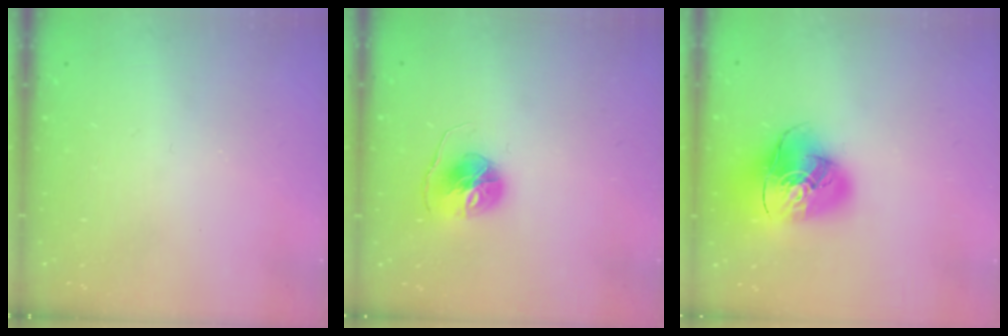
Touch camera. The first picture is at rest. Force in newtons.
{"total": 7.7, "press": 7.6, "slide": 0.6}
{"total": 17.3, "press": 17.2, "slide": 2.0}